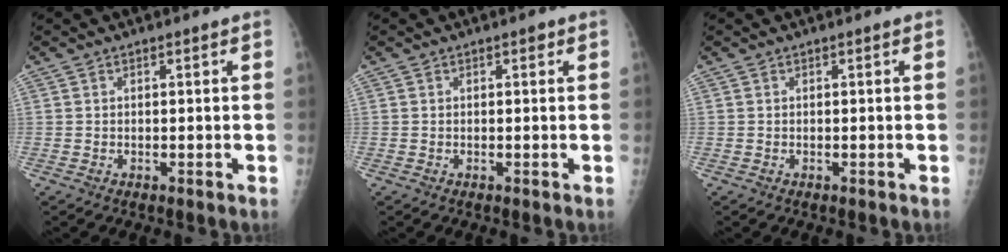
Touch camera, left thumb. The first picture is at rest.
{"total": 0.6, "force": [0.3, 0.4, 0.4], "torque": [0.001, 0.001, 0.000]}
{"total": 0.0}